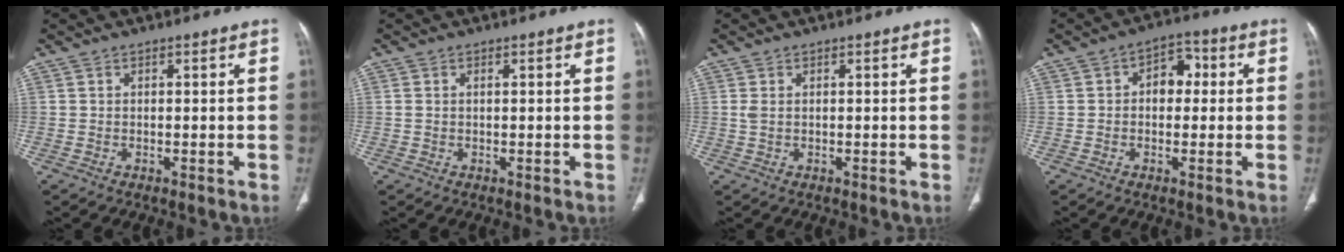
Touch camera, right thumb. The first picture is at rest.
{"total": 0.7, "force": [0.1, 0.3, 0.6], "torque": [-0.022, 0.009, 0.008]}
{"total": 1.1, "force": [0.2, 0.6, 1.0], "torque": [-0.033, 0.009, 0.008]}
{"total": 6.0, "force": [0.6, 4.2, 4.3], "torque": [-0.031, 0.020, -0.002]}